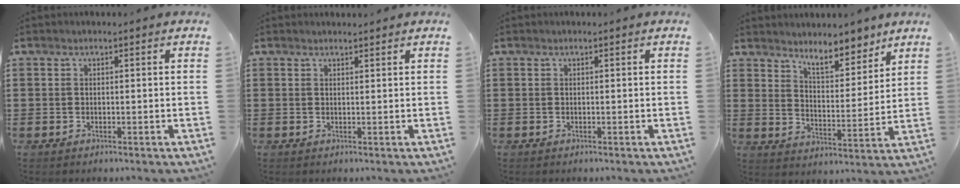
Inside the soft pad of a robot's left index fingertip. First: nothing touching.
{"total": 1.1, "force": [1.0, 0.3, -0.1], "torque": [-0.001, 0.001, 0.021]}
{"total": 0.0}
{"total": 6.5, "force": [6.0, 1.3, 2.1], "torque": [-0.038, -0.036, 0.103]}